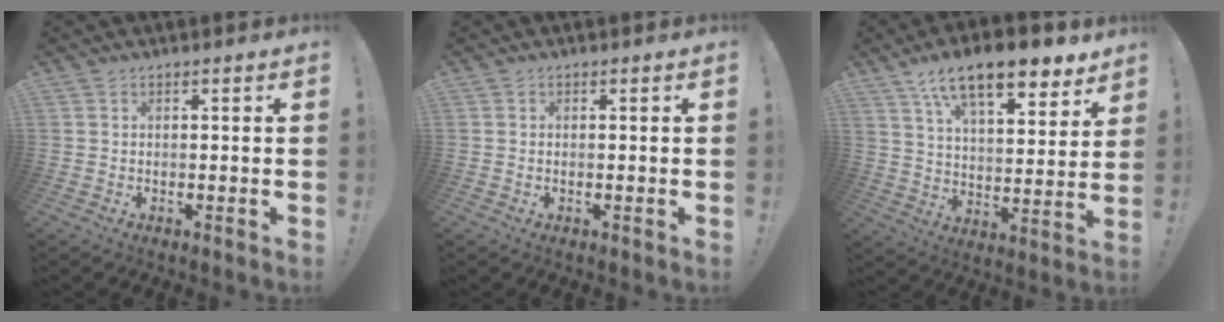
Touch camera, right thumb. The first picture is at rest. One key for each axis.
{"total": 0.0}
{"total": 16.0, "fx": 10.7, "fy": 6.0, "fz": 10.3, "tx": -0.175, "ty": -0.063, "tz": 0.182}